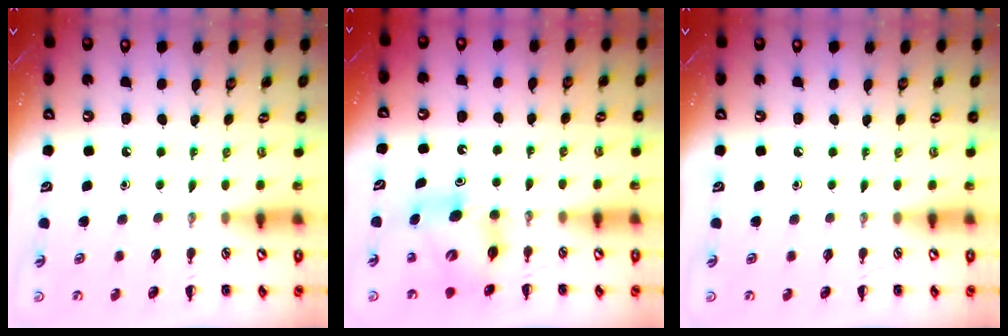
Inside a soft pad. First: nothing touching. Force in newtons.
{"total": 6.7, "press": 6.7, "slide": 0.6}
{"total": 0.0}